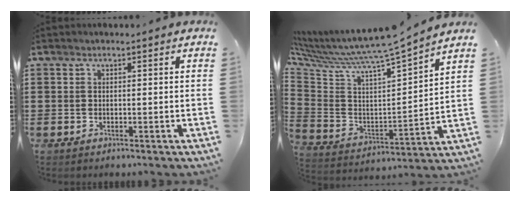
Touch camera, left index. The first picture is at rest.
{"total": 7.7, "force": [7.0, -0.7, 3.2], "torque": [-0.098, -0.076, 0.106]}